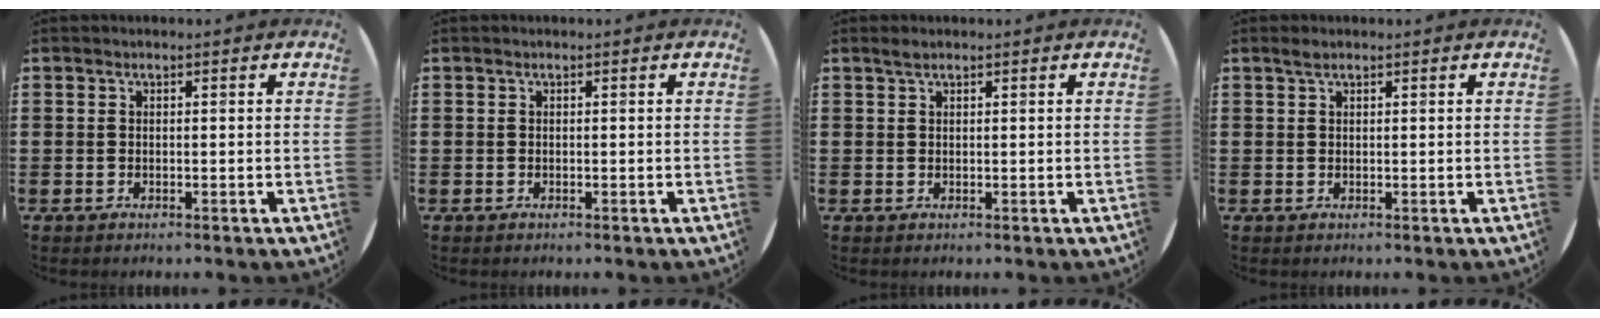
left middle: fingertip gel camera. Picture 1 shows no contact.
{"total": 0.0}
{"total": 0.8, "force": [0.7, 0.1, 0.4], "torque": [-0.007, 0.003, 0.012]}
{"total": 0.9, "force": [0.7, 0.2, 0.5], "torque": [-0.009, 0.003, 0.012]}